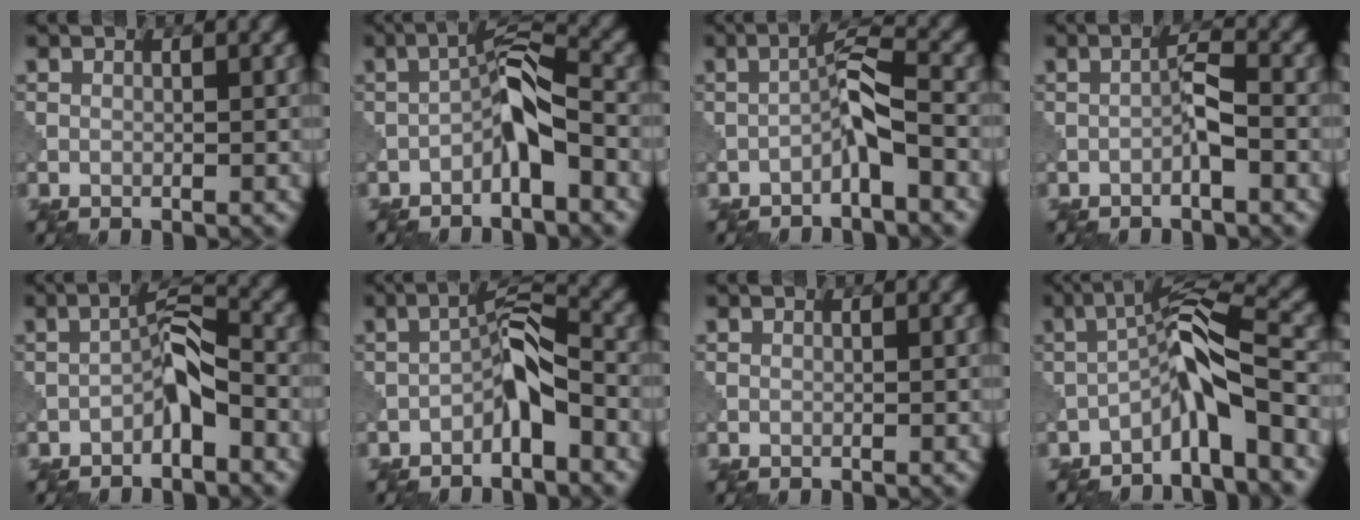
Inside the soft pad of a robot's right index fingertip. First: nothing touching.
{"total": 4.6, "force": [-2.1, 1.3, 3.9], "torque": [-0.067, 0.020, -0.046]}
{"total": 3.2, "force": [-1.7, 0.4, 2.7], "torque": [-0.052, 0.016, -0.036]}
{"total": 2.0, "force": [-0.9, 0.3, 1.7], "torque": [-0.034, 0.010, -0.019]}
{"total": 3.7, "force": [-1.9, 1.2, 3.0], "torque": [-0.047, 0.017, -0.041]}
{"total": 4.4, "force": [-2.2, 1.4, 3.5], "torque": [-0.058, 0.019, -0.048]}
{"total": 0.0}
{"total": 5.7, "force": [-2.9, 0.9, 4.9], "torque": [-0.085, 0.022, -0.060]}